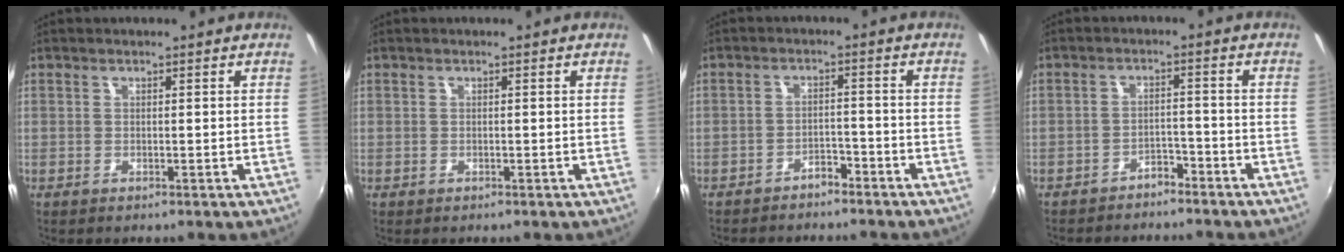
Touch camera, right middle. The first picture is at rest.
{"total": 0.0}
{"total": 4.6, "force": [-4.1, 1.7, 1.3], "torque": [-0.039, 0.007, -0.058]}
{"total": 5.9, "force": [-5.2, 2.2, 1.6], "torque": [-0.044, 0.007, -0.073]}